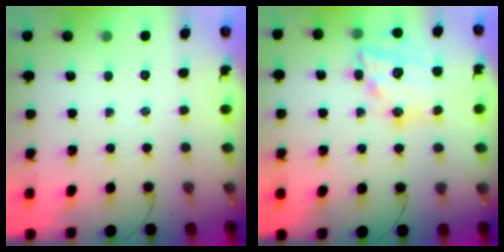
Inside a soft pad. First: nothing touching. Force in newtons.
{"total": 17.5, "press": 17.2, "slide": 3.0}